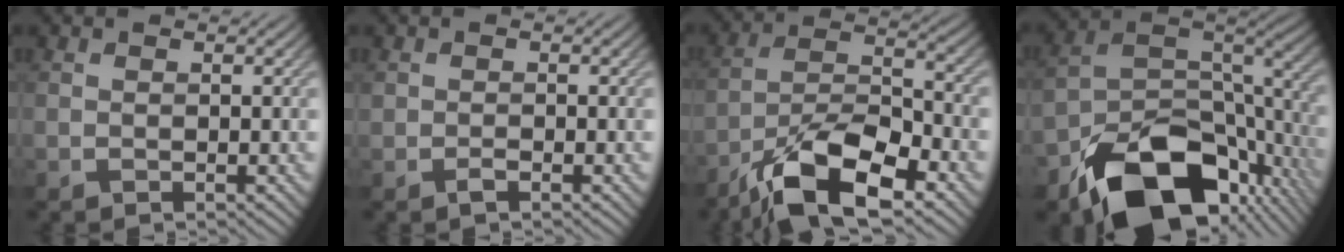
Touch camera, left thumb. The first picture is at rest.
{"total": 0.8, "force": [-0.5, 0.5, 0.5], "torque": [-0.008, 0.000, -0.009]}
{"total": 13.0, "force": [-8.5, 4.3, 8.8], "torque": [-0.162, -0.001, -0.170]}
{"total": 17.2, "force": [-10.3, 9.8, 9.8], "torque": [-0.181, -0.045, -0.156]}